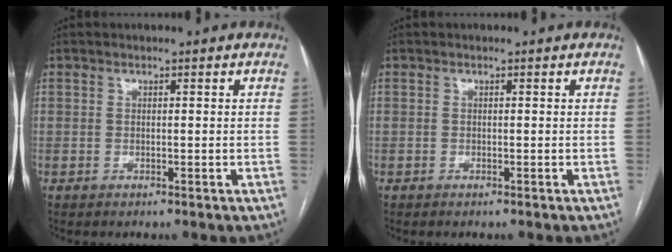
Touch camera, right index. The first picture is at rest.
{"total": 0.0}